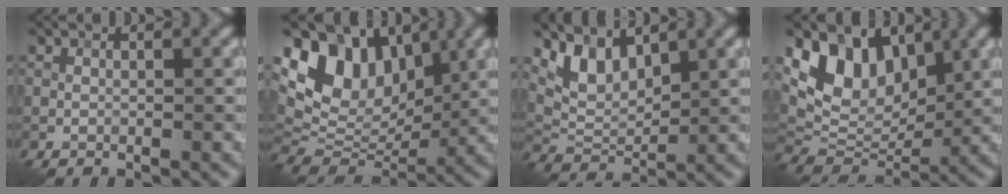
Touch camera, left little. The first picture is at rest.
{"total": 10.5, "force": [4.2, 7.4, 6.1], "torque": [-0.116, 0.006, 0.079]}
{"total": 4.1, "force": [2.7, 2.1, 2.3], "torque": [-0.051, -0.010, 0.054]}
{"total": 8.3, "force": [4.0, 5.4, 4.9], "torque": [-0.083, -0.008, 0.066]}